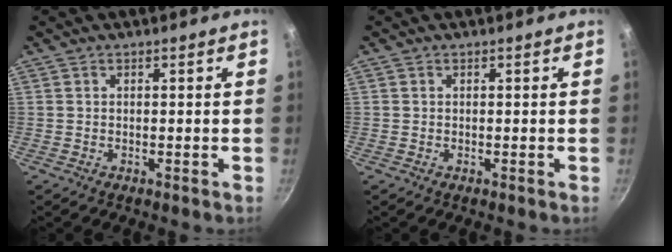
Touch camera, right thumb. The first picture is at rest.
{"total": 0.0}